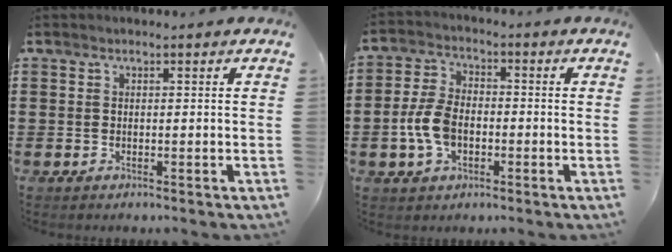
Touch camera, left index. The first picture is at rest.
{"total": 6.9, "force": [-1.5, 4.2, 5.2], "torque": [-0.133, -0.001, -0.035]}